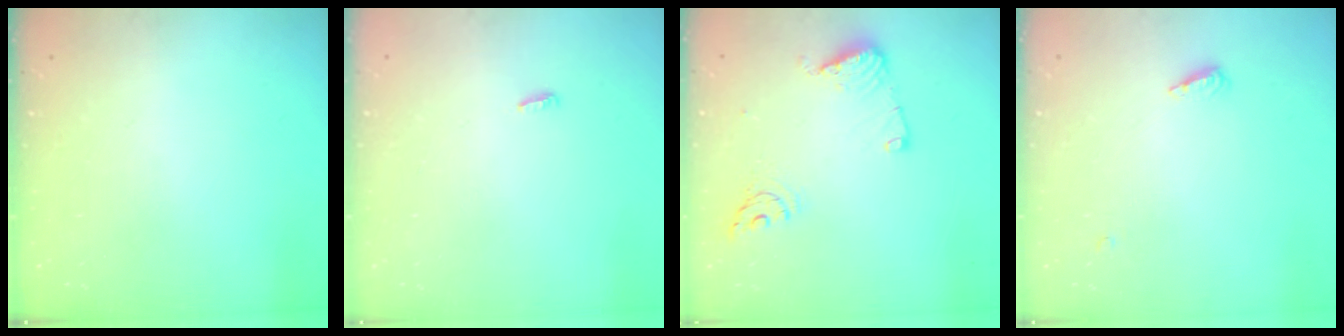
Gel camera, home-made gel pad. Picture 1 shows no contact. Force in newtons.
{"total": 3.6, "press": 3.4, "slide": 1.0}
{"total": 10.2, "press": 10.1, "slide": 1.2}
{"total": 5.5, "press": 5.4, "slide": 1.0}